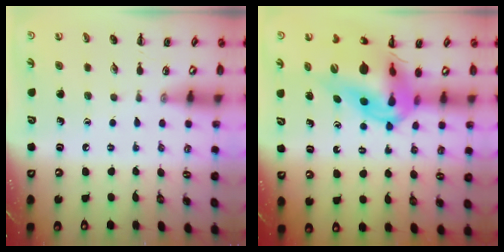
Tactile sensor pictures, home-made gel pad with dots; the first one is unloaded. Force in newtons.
{"total": 16.8, "press": 15.9, "slide": 5.3}